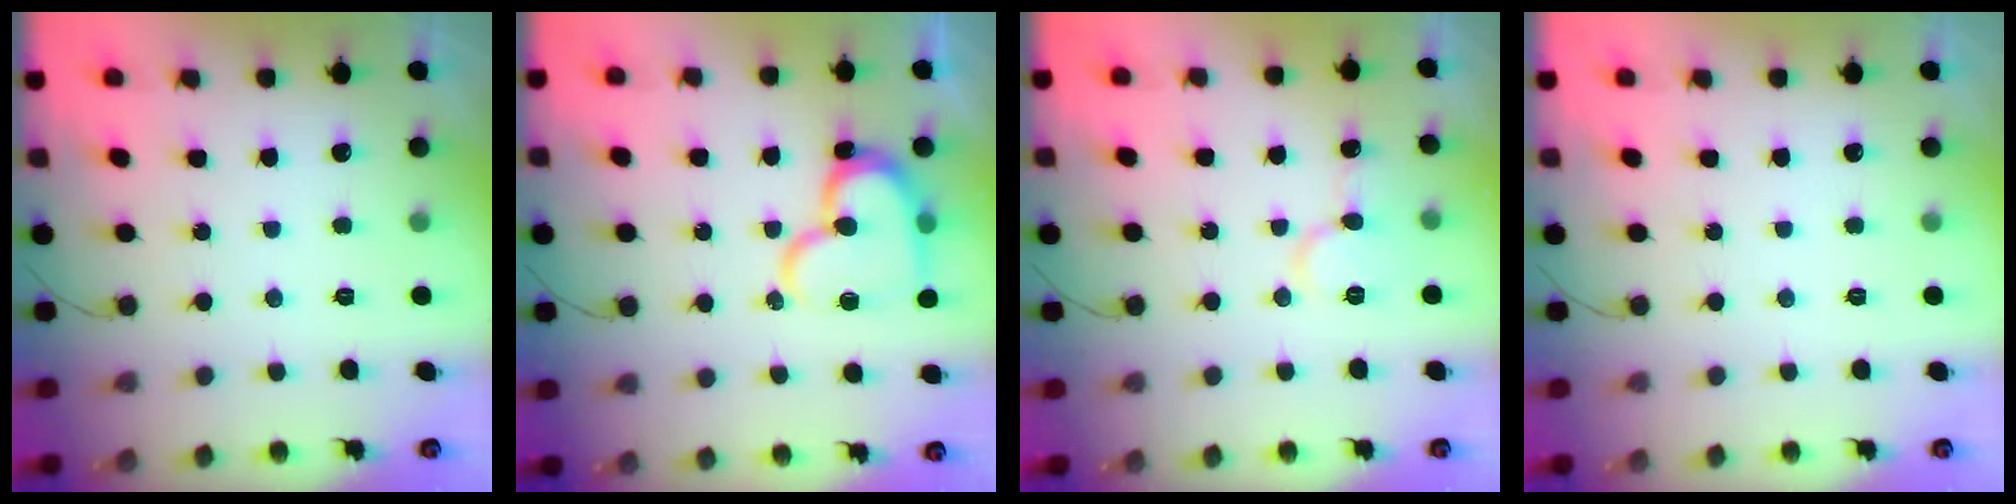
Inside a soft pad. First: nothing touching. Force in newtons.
{"total": 16.5, "press": 16.4, "slide": 1.5}
{"total": 8.1, "press": 8.0, "slide": 1.1}
{"total": 0.0}